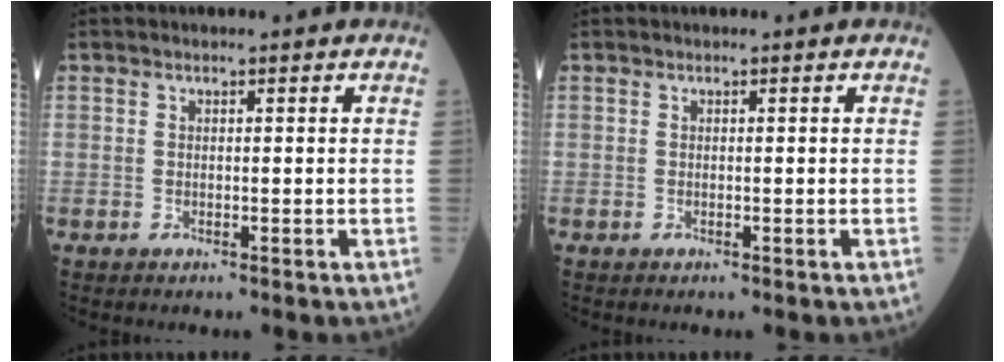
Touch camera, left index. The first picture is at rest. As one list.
[{"total": 0.0}]